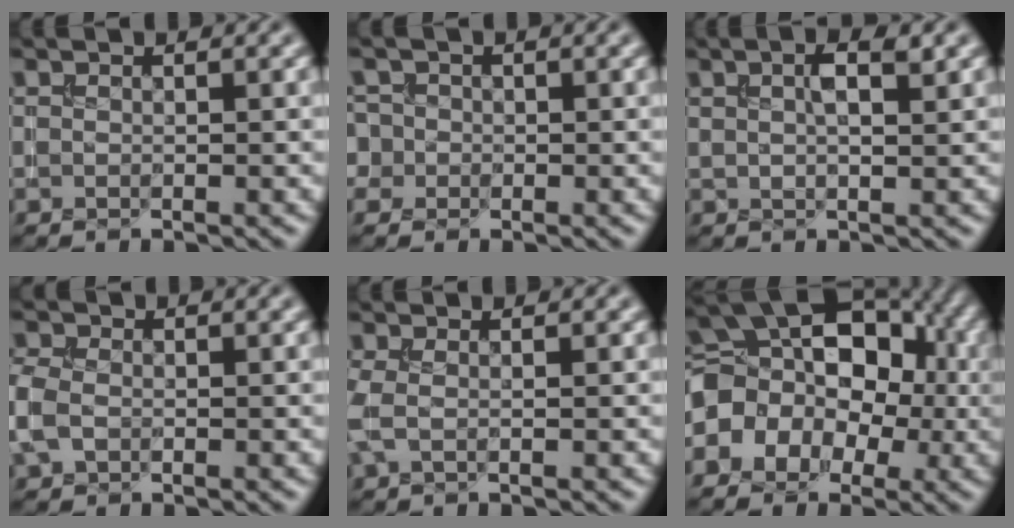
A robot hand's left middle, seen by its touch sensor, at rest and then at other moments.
{"total": 2.8, "force": [0.2, 2.7, 0.9], "torque": [0.002, 0.022, -0.024]}
{"total": 2.9, "force": [1.2, 0.9, 2.5], "torque": [-0.046, 0.006, 0.021]}
{"total": 3.3, "force": [-0.5, 2.4, 2.1], "torque": [-0.064, 0.003, -0.020]}
{"total": 2.0, "force": [0.0, 1.1, 1.7], "torque": [-0.049, 0.001, -0.007]}
{"total": 9.6, "force": [-1.0, 7.1, 6.4], "torque": [-0.090, 0.016, -0.038]}